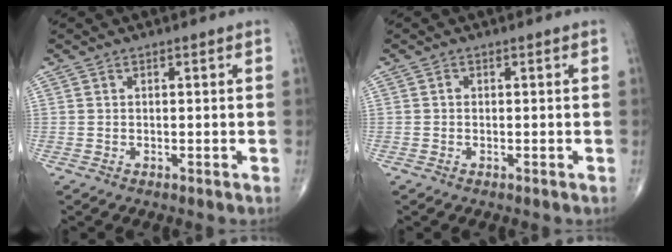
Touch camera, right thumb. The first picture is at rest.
{"total": 0.6, "force": [0.0, 0.5, 0.3], "torque": [-0.001, 0.002, -0.003]}